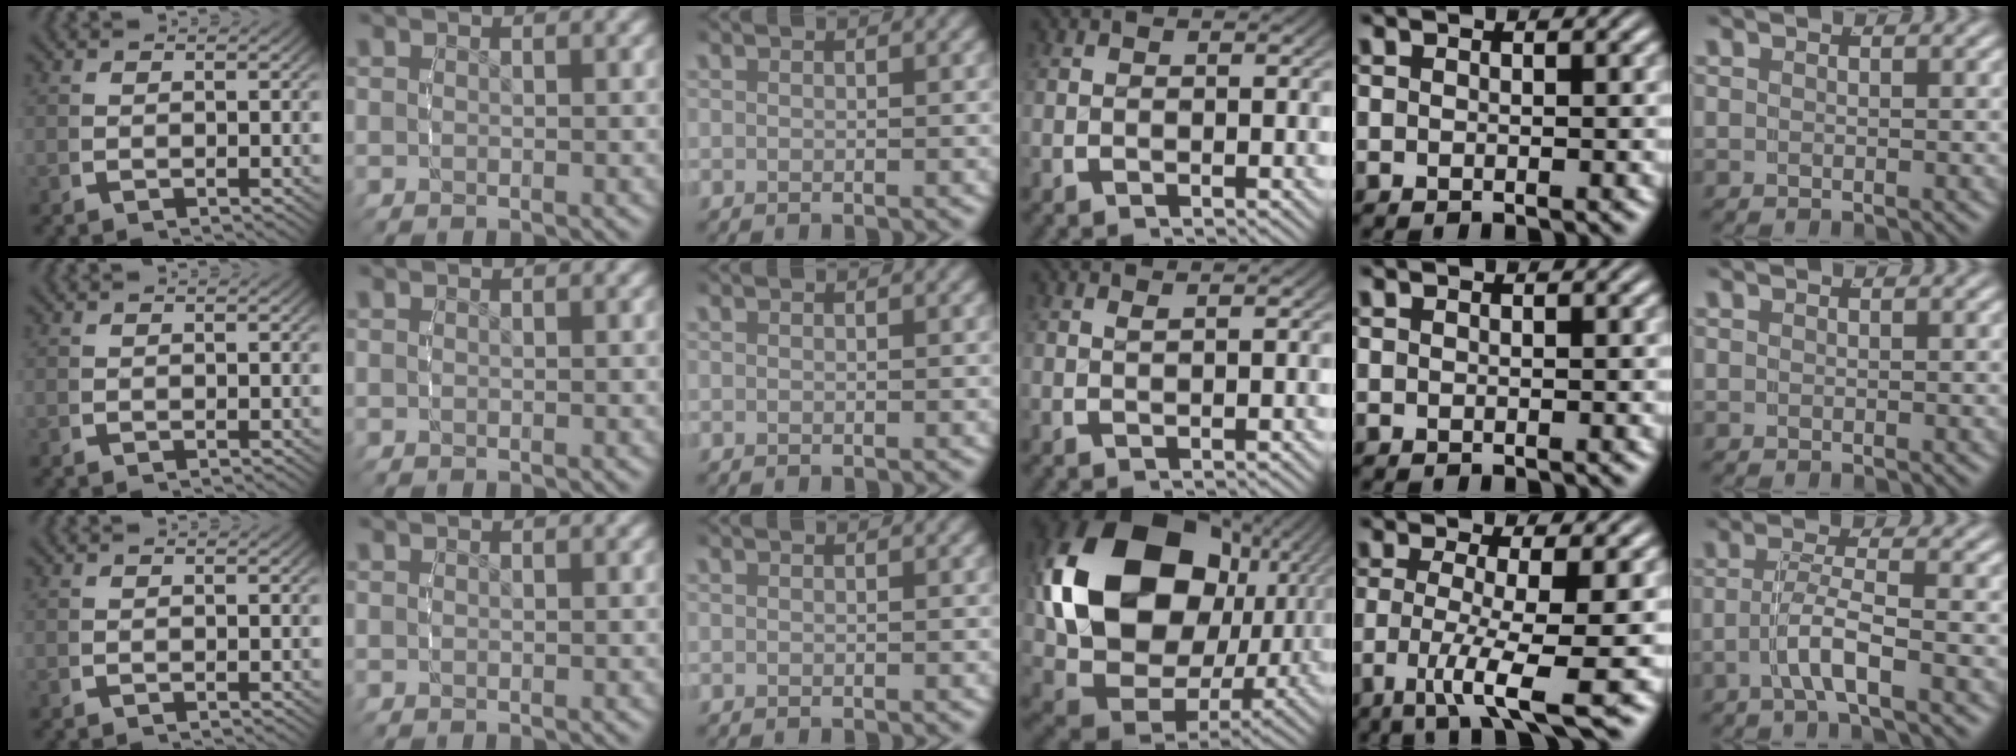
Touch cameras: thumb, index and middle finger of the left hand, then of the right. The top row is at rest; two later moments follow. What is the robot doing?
{"motion": "grasp_and_lifting", "object": "bowl"}